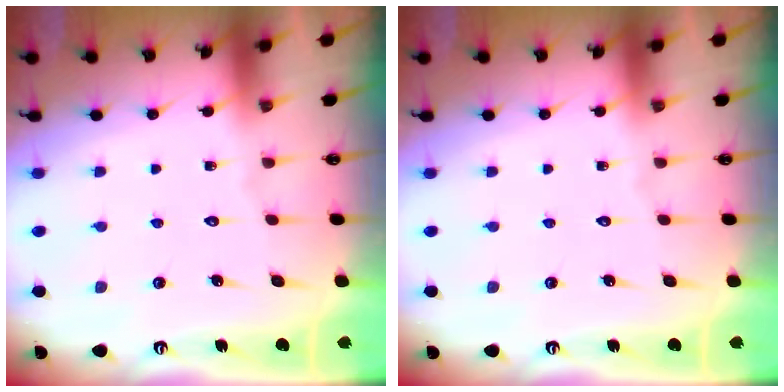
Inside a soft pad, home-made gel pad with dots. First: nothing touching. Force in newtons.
{"total": 0.0}